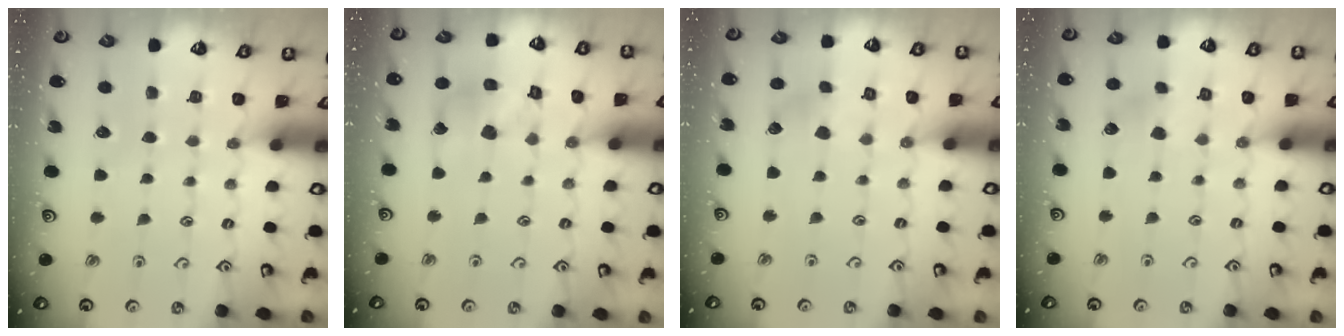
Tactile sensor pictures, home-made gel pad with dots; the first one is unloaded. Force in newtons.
{"total": 10.5, "press": 10.4, "slide": 1.4}
{"total": 3.9, "press": 3.9, "slide": 0.6}
{"total": 3.0, "press": 2.9, "slide": 0.4}